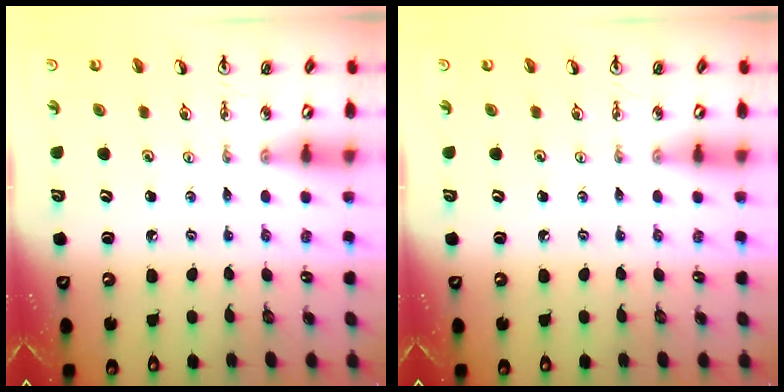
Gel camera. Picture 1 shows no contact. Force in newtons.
{"total": 0.0}